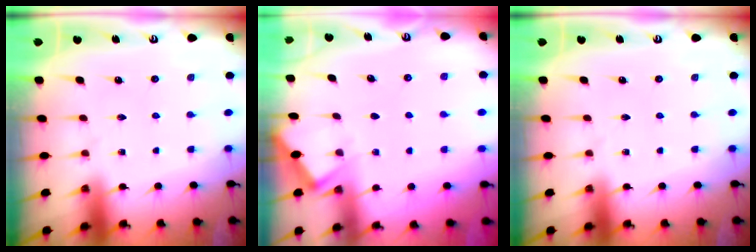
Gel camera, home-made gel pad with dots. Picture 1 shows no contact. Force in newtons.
{"total": 2.1, "press": 2.1, "slide": 0.3}
{"total": 0.0}